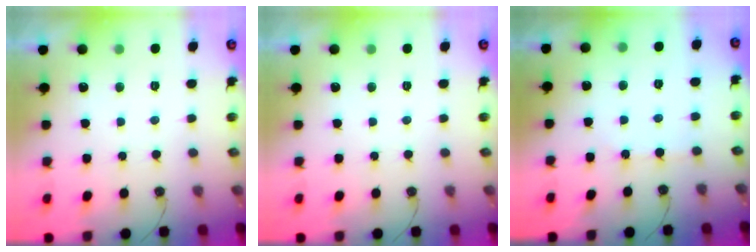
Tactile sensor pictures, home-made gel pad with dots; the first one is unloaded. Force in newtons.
{"total": 0.0}
{"total": 2.6, "press": 2.6, "slide": 0.4}